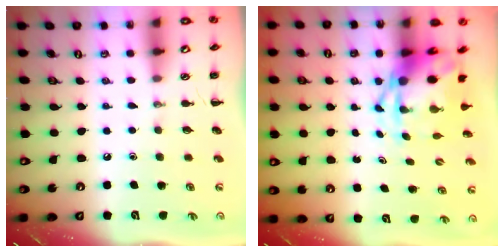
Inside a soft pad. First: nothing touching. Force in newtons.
{"total": 5.4, "press": 5.1, "slide": 1.5}